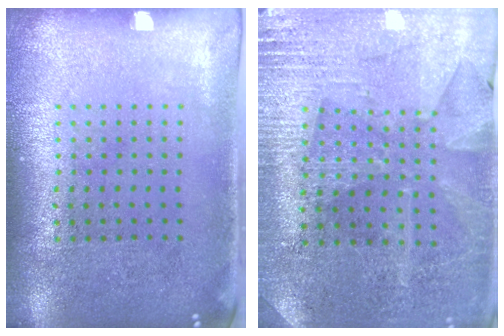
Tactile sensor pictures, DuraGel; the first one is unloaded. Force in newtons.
{"total": 2.9, "press": 2.8, "slide": 0.5}